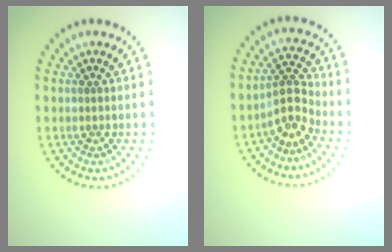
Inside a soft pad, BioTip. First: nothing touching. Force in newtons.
{"total": 2.8, "press": 2.1, "slide": 1.8}